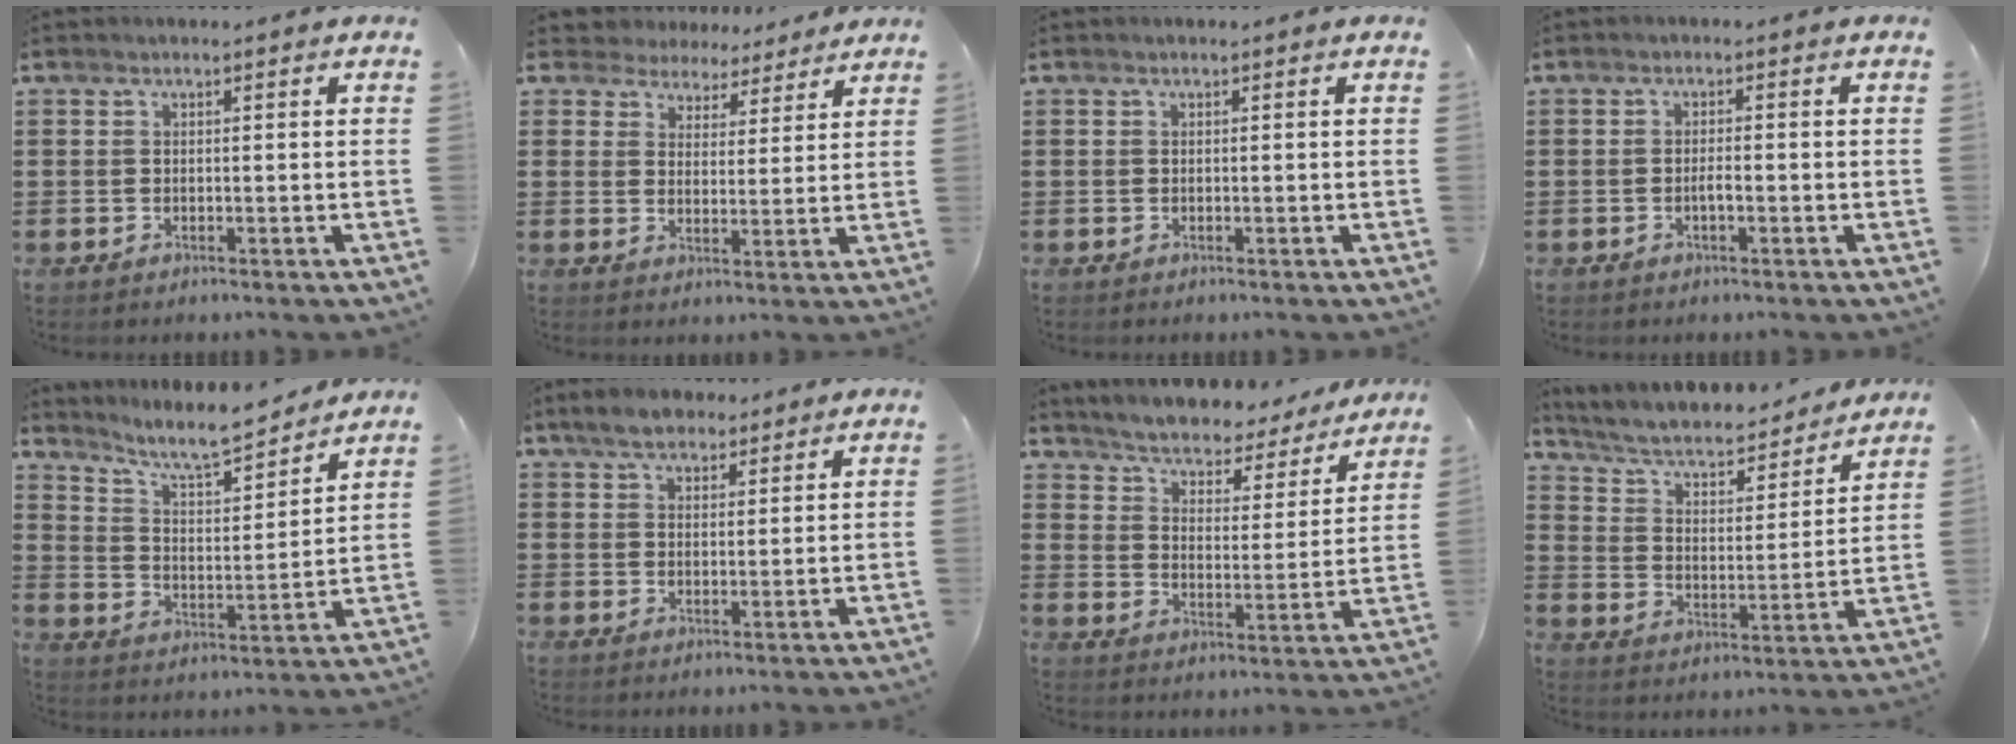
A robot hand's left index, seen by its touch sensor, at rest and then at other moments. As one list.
[{"total": 4.8, "force": [4.4, 1.9, 0.0], "torque": [-0.027, -0.014, 0.078]}, {"total": 0.0}, {"total": 1.4, "force": [-0.5, 0.3, 1.2], "torque": [-0.023, 0.000, -0.009]}, {"total": 7.5, "force": [6.8, 0.5, 3.1], "torque": [-0.086, -0.043, 0.116]}, {"total": 4.4, "force": [3.6, 2.1, 1.4], "torque": [-0.031, 0.002, 0.067]}, {"total": 4.1, "force": [4.1, 0.3, 0.3], "torque": [-0.030, -0.038, 0.062]}, {"total": 5.0, "force": [4.2, 1.5, 2.3], "torque": [-0.066, -0.033, 0.064]}]